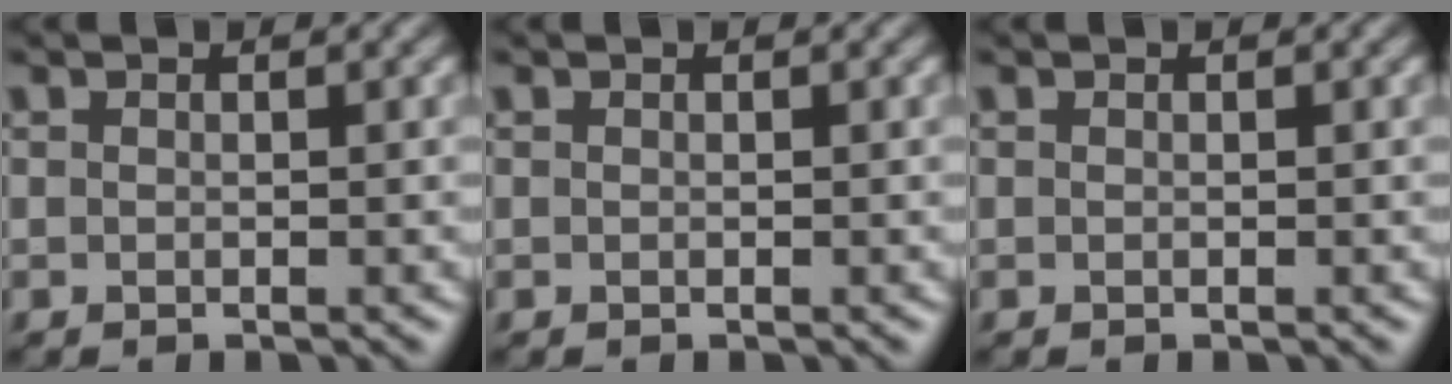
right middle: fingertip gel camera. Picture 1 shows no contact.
{"total": 0.0}
{"total": 0.0}